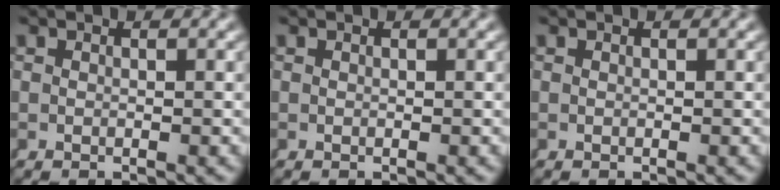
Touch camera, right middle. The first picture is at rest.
{"total": 0.0}
{"total": 1.5, "force": [-0.2, -1.4, -0.4], "torque": [0.019, -0.010, 0.007]}